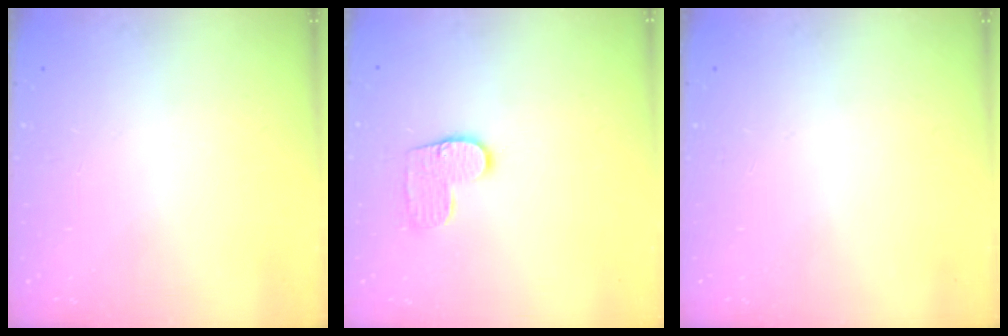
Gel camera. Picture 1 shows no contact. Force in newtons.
{"total": 8.4, "press": 8.4, "slide": 0.3}
{"total": 0.0}